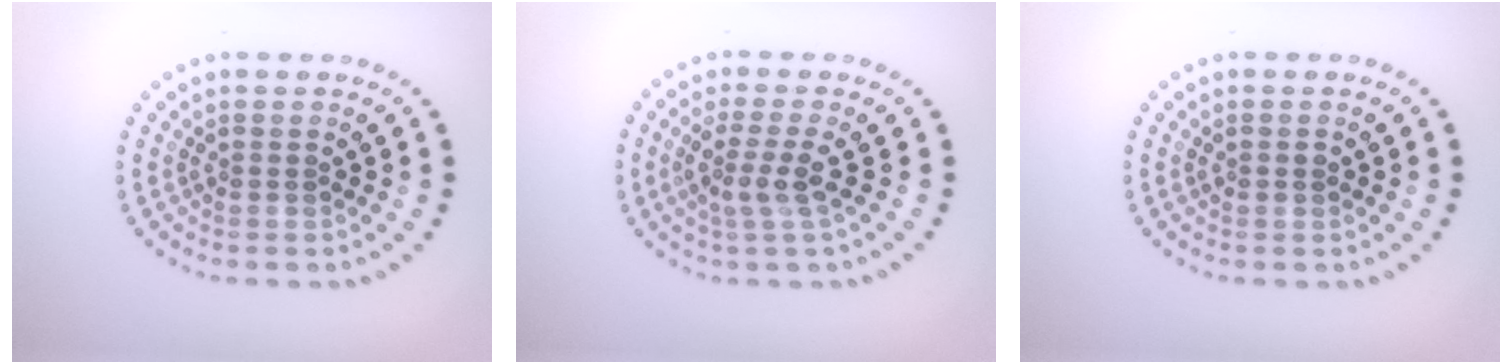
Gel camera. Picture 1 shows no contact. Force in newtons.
{"total": 2.6, "press": 2.0, "slide": 1.6}
{"total": 0.8, "press": 0.8, "slide": 0.0}